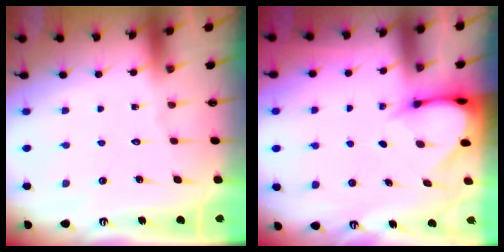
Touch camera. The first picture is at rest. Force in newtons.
{"total": 3.3, "press": 3.3, "slide": 0.2}